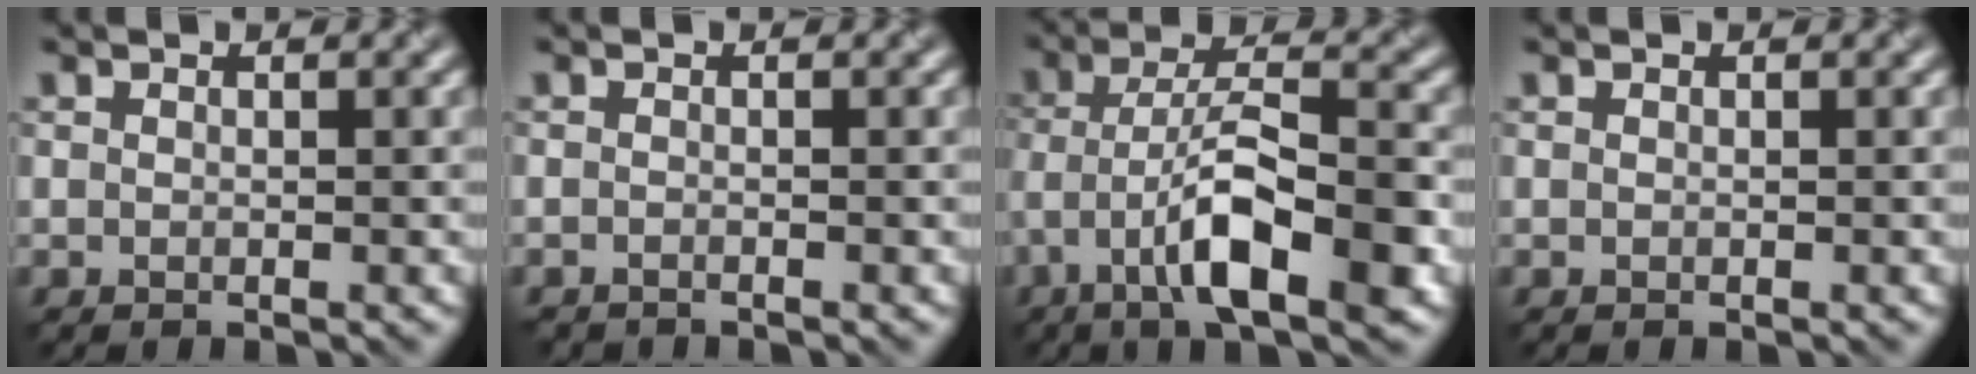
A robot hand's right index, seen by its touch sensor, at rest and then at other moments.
{"total": 0.7, "force": [-0.7, 0.0, 0.0], "torque": [-0.001, -0.004, -0.018]}
{"total": 8.0, "force": [-3.1, 2.7, 6.9], "torque": [-0.121, 0.021, -0.057]}
{"total": 0.0}